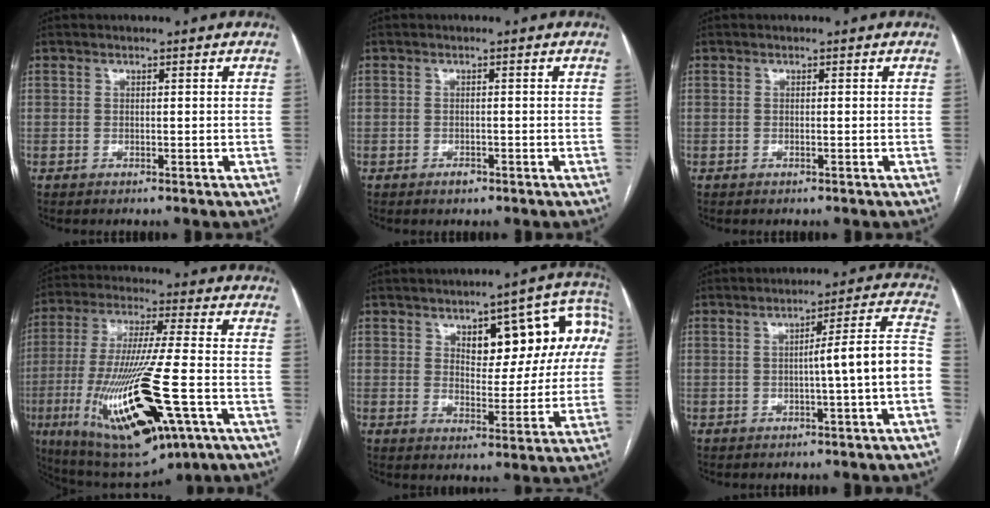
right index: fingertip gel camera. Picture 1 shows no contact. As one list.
[{"total": 1.4, "force": [-0.9, 0.9, 0.6], "torque": [-0.007, 0.002, -0.011]}, {"total": 0.0}, {"total": 23.4, "force": [-8.1, 4.2, 21.5], "torque": [-0.434, -0.044, -0.126]}, {"total": 12.9, "force": [4.2, 5.4, 10.9], "torque": [-0.125, 0.039, 0.058]}, {"total": 8.5, "force": [-1.9, -0.8, 8.2], "torque": [-0.106, 0.027, -0.028]}]